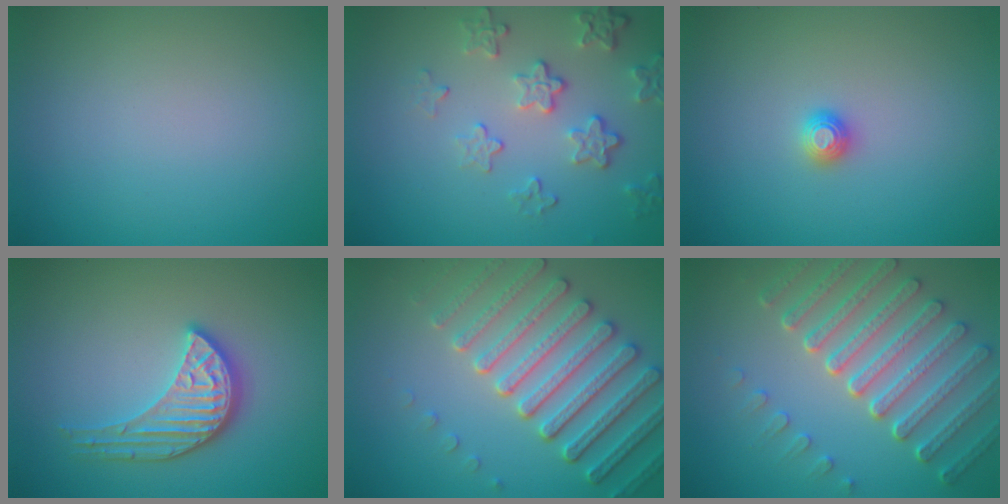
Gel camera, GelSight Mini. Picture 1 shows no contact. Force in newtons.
{"total": 4.1, "press": 3.2, "slide": 2.7}
{"total": 1.2, "press": 1.1, "slide": 0.3}
{"total": 3.9, "press": 3.5, "slide": 1.6}
{"total": 6.1, "press": 5.4, "slide": 2.8}
{"total": 7.2, "press": 5.3, "slide": 4.9}